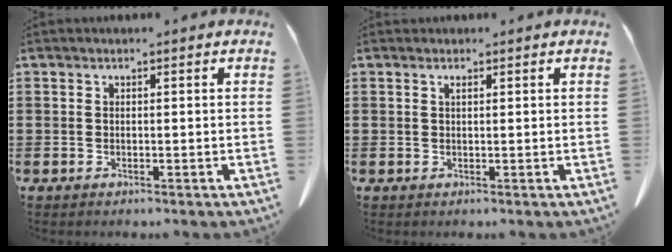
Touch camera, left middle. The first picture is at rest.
{"total": 0.7, "force": [0.4, 0.1, 0.5], "torque": [-0.004, -0.005, 0.008]}